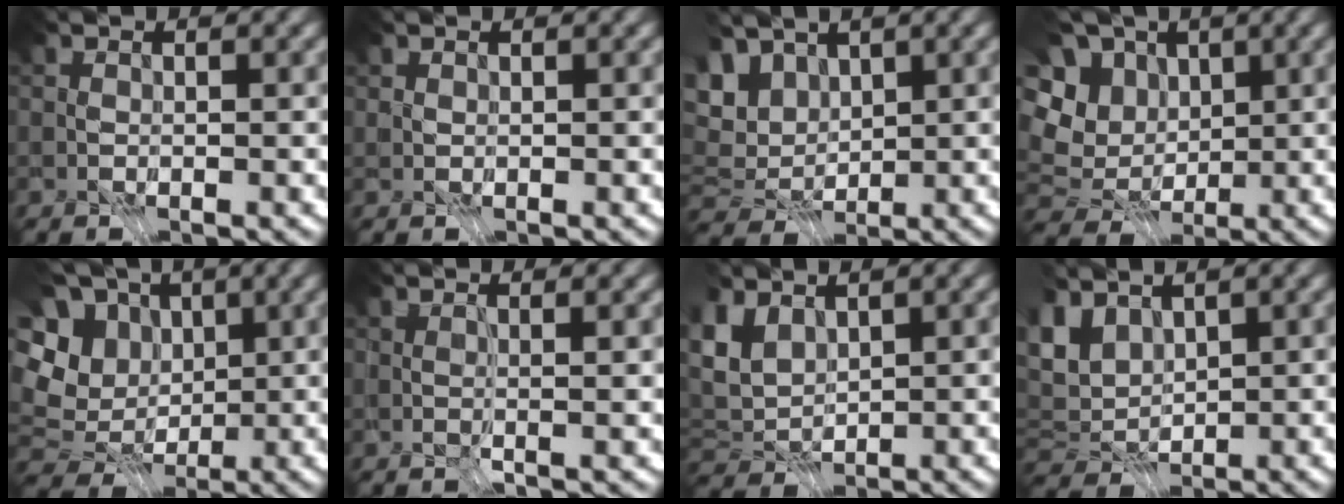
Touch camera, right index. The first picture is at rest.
{"total": 0.6, "force": [0.5, 0.3, 0.1], "torque": [-0.009, 0.000, 0.014]}
{"total": 5.1, "force": [1.3, 2.7, 4.2], "torque": [-0.088, 0.003, 0.039]}
{"total": 8.9, "force": [0.3, 7.6, 4.6], "torque": [-0.130, 0.011, 0.015]}
{"total": 9.8, "force": [-0.1, 8.5, 5.0], "torque": [-0.143, 0.008, 0.019]}
{"total": 1.7, "force": [-0.1, -1.7, 0.0], "torque": [0.004, -0.019, 0.017]}
{"total": 0.9, "force": [0.4, -0.1, 0.8], "torque": [-0.040, -0.011, 0.034]}
{"total": 3.2, "force": [1.1, 0.8, 2.9], "torque": [-0.075, 0.004, 0.041]}